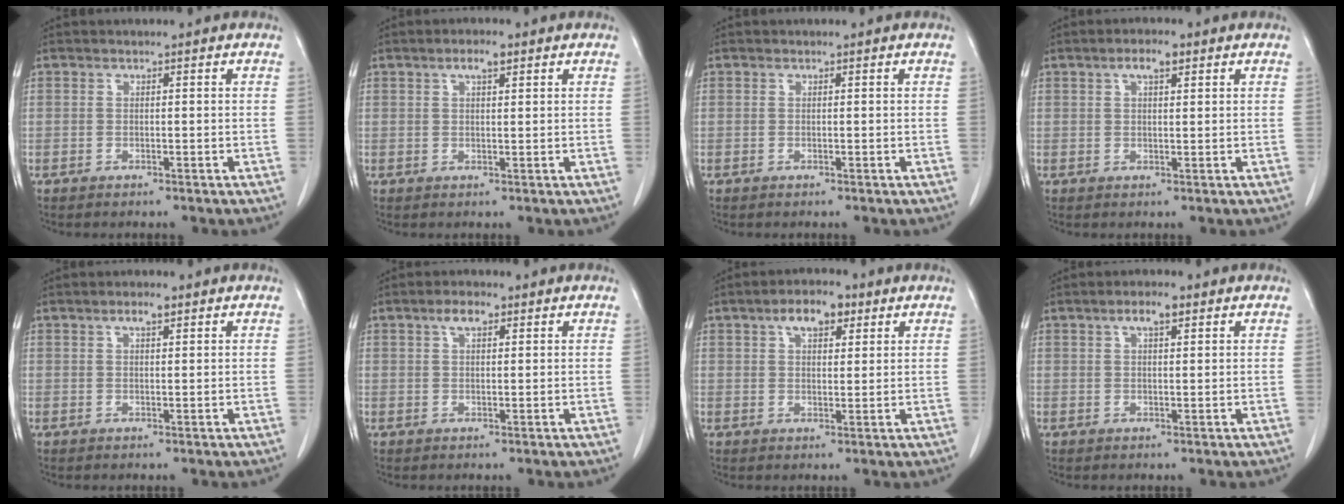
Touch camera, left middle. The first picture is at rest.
{"total": 2.6, "force": [1.5, 0.6, 2.0], "torque": [-0.040, 0.005, 0.026]}
{"total": 0.0}
{"total": 3.1, "force": [1.7, 0.9, 2.4], "torque": [-0.049, 0.006, 0.029]}
{"total": 2.1, "force": [1.2, 0.5, 1.6], "torque": [-0.033, 0.003, 0.021]}
{"total": 2.8, "force": [1.6, 1.1, 2.1], "torque": [-0.043, 0.007, 0.029]}
{"total": 5.5, "force": [3.0, 2.4, 4.0], "torque": [-0.070, 0.012, 0.047]}
{"total": 3.1, "force": [1.7, 0.8, 2.5], "torque": [-0.050, 0.007, 0.030]}